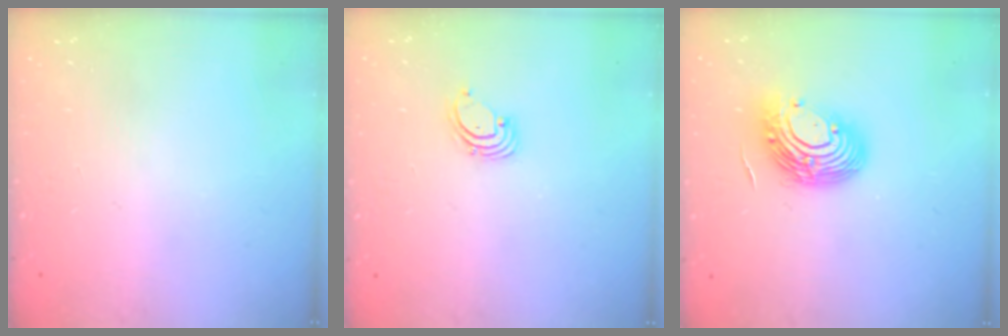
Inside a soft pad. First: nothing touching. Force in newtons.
{"total": 1.5, "press": 1.5, "slide": 0.1}
{"total": 12.8, "press": 12.6, "slide": 2.2}